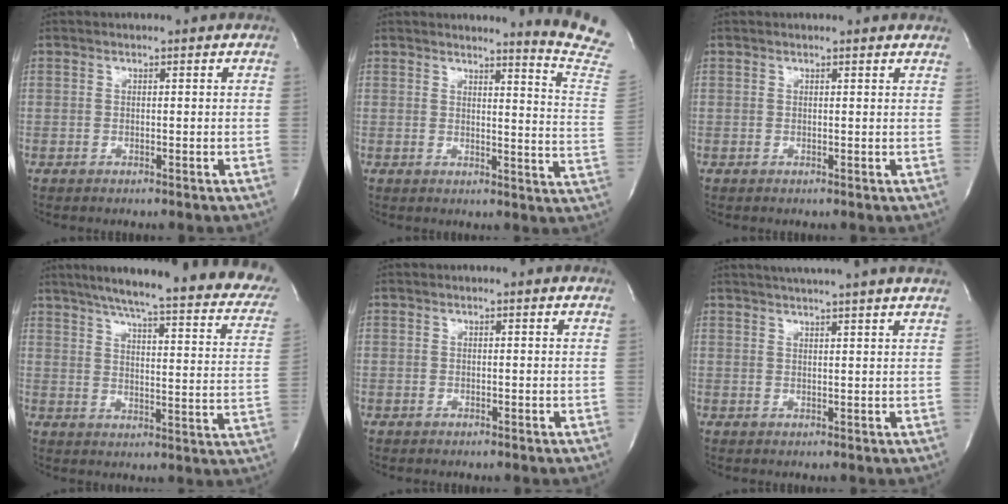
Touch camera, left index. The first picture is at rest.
{"total": 10.7, "force": [10.2, -2.4, 2.3], "torque": [-0.029, -0.128, 0.095]}
{"total": 2.5, "force": [2.4, 0.1, 0.5], "torque": [-0.015, -0.001, 0.015]}
{"total": 26.6, "force": [22.1, 1.9, 14.7], "torque": [-0.213, -0.051, 0.267]}
{"total": 1.9, "force": [1.9, 0.0, 0.4], "torque": [-0.017, -0.002, 0.013]}
{"total": 14.0, "force": [12.4, -0.8, 6.4], "torque": [-0.111, 0.006, 0.153]}